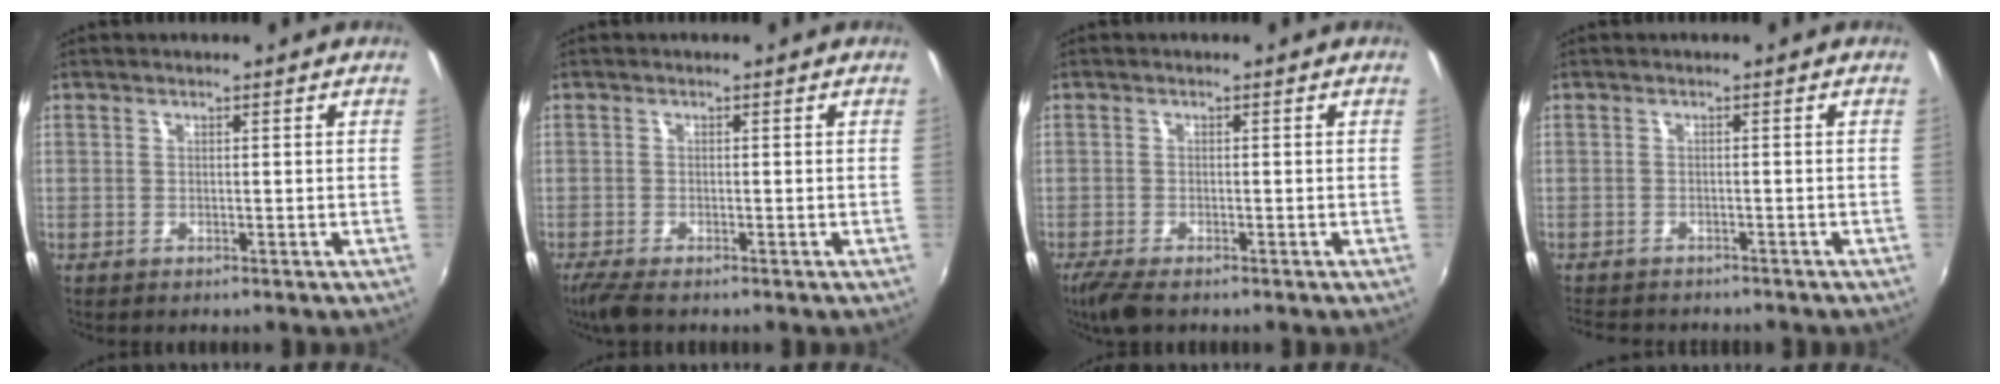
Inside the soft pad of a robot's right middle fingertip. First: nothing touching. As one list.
[{"total": 3.7, "force": [-2.8, 0.6, 2.4], "torque": [-0.056, -0.017, -0.054]}, {"total": 4.7, "force": [-3.5, 1.1, 2.9], "torque": [-0.070, -0.020, -0.065]}, {"total": 6.1, "force": [-5.5, 1.9, 2.0], "torque": [-0.052, -0.017, -0.085]}]